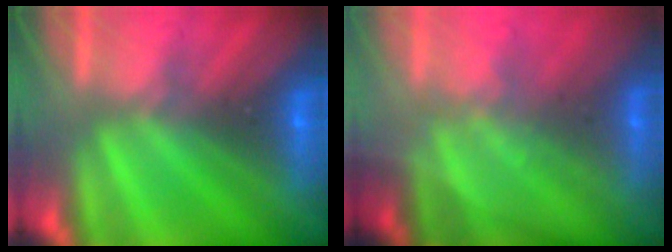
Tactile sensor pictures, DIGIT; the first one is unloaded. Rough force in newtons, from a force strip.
{"total": 1.4}